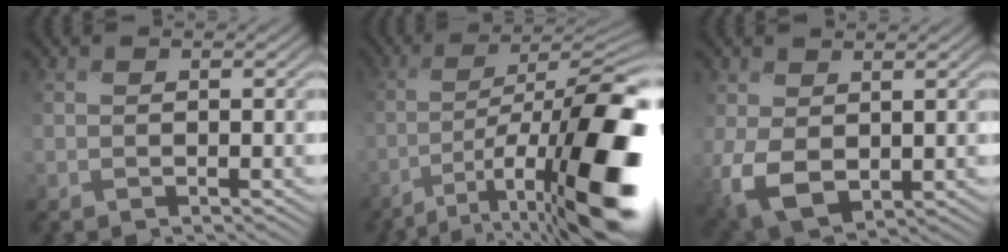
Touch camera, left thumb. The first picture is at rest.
{"total": 18.4, "force": [-7.5, 5.2, 16.0], "torque": [-0.247, -0.019, -0.117]}
{"total": 6.5, "force": [-0.1, 4.3, 5.0], "torque": [-0.131, -0.018, 0.005]}